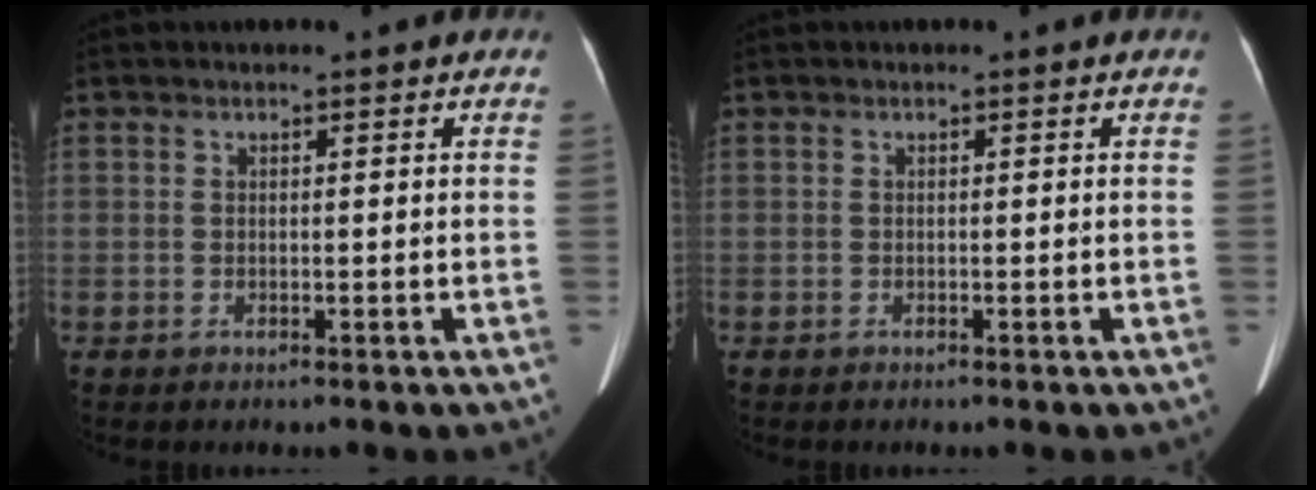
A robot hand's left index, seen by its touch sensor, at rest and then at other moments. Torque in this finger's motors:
{"motor_torque": [-0.02, -0.04, 0.00, 0.00]}